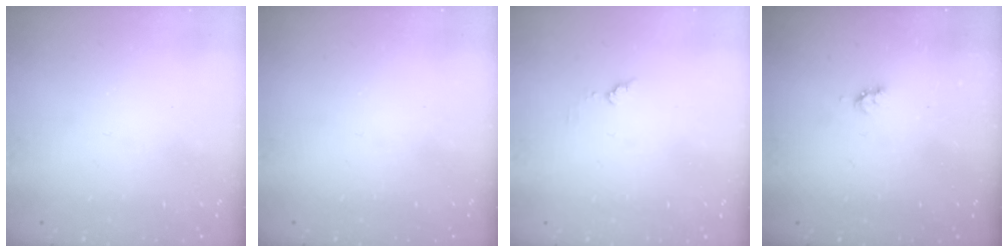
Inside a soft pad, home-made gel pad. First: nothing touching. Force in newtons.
{"total": 0.0}
{"total": 5.2, "press": 5.2, "slide": 0.5}
{"total": 2.8, "press": 2.8, "slide": 0.4}